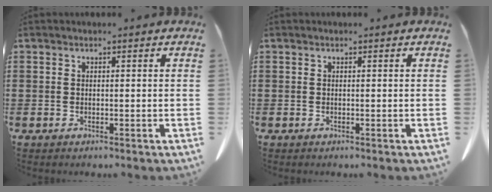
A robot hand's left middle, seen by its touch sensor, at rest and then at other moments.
{"total": 0.0}